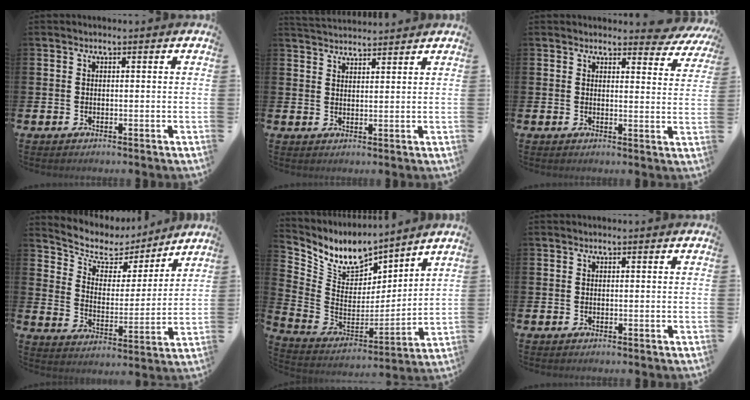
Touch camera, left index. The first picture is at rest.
{"total": 3.1, "force": [3.0, 0.3, 0.1], "torque": [-0.003, -0.017, 0.056]}
{"total": 3.0, "force": [2.8, 1.0, 0.4], "torque": [0.006, -0.019, 0.044]}
{"total": 6.8, "force": [5.9, 3.2, 1.2], "torque": [-0.055, -0.046, 0.098]}
{"total": 8.7, "force": [7.8, 3.7, 1.1], "torque": [-0.064, -0.063, 0.141]}
{"total": 0.0}